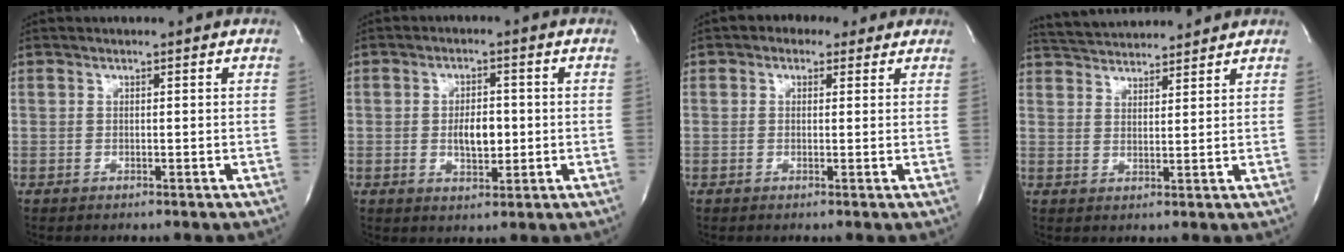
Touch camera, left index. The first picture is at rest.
{"total": 4.8, "force": [-0.4, 2.3, 4.2], "torque": [-0.068, -0.002, -0.002]}
{"total": 3.5, "force": [1.7, 2.7, 1.5], "torque": [-0.019, 0.020, 0.020]}
{"total": 8.7, "force": [8.4, 1.0, 2.0], "torque": [-0.042, 0.019, 0.133]}